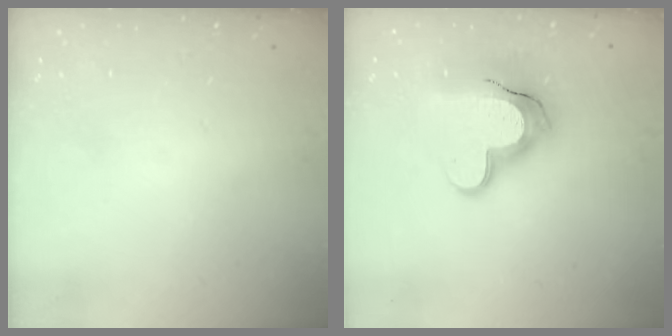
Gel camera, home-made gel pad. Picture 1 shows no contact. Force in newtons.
{"total": 16.0, "press": 16.0, "slide": 1.0}